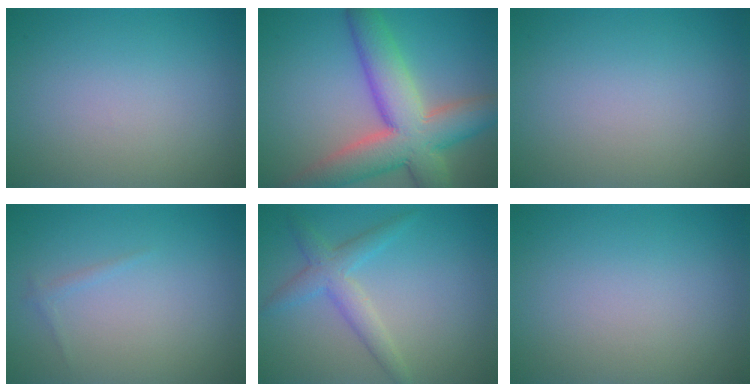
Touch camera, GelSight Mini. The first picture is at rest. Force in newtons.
{"total": 10.0, "press": 10.0, "slide": 0.7}
{"total": 0.0}
{"total": 0.6, "press": 0.6, "slide": 0.0}
{"total": 3.0, "press": 3.0, "slide": 0.1}
{"total": 0.0}